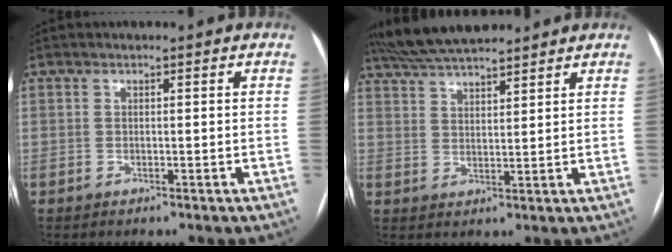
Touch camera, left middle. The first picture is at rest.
{"total": 10.5, "force": [9.4, 1.6, 4.5], "torque": [-0.083, 0.030, 0.161]}